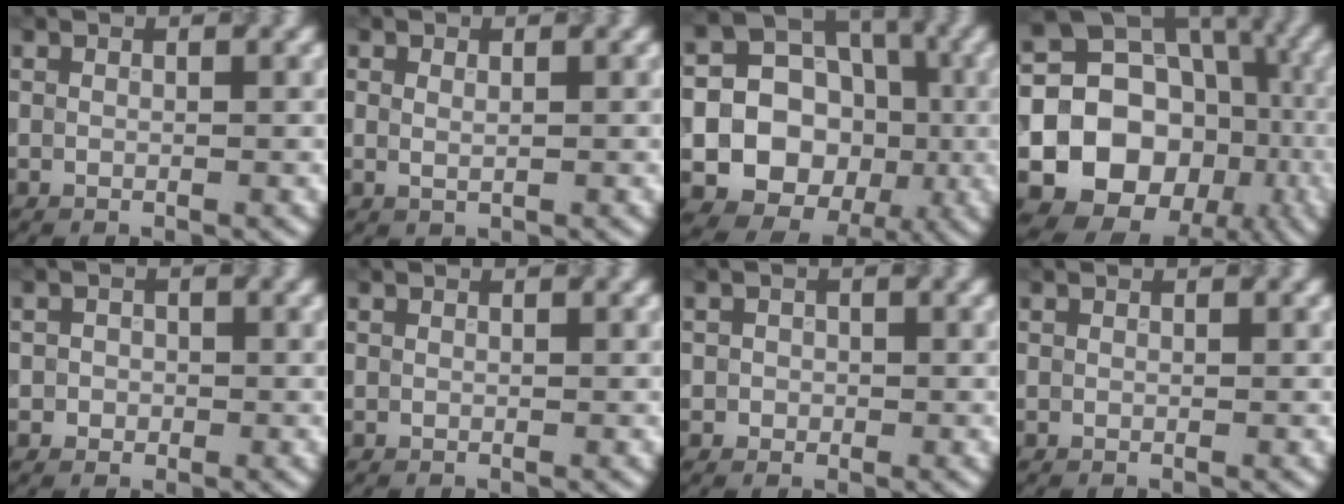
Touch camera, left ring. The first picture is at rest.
{"total": 1.0, "force": [0.3, 0.5, 0.7], "torque": [-0.013, 0.000, 0.006]}
{"total": 16.2, "force": [-2.7, 15.0, 5.4], "torque": [-0.099, -0.001, -0.059]}
{"total": 19.0, "force": [-4.0, 16.6, 8.2], "torque": [-0.121, -0.007, -0.076]}
{"total": 1.3, "force": [-0.1, 1.2, 0.3], "torque": [0.013, -0.002, -0.009]}
{"total": 0.0}
{"total": 1.0, "force": [-0.1, 1.0, 0.2], "torque": [0.007, -0.003, -0.003]}
{"total": 0.0}